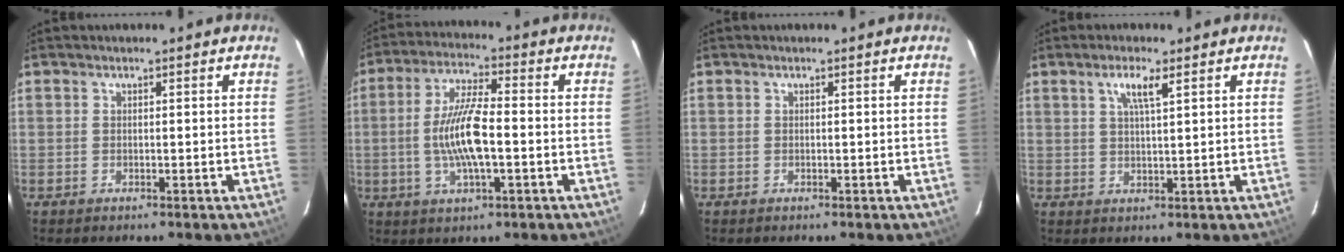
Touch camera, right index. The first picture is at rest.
{"total": 10.8, "force": [-1.7, 2.6, 10.4], "torque": [-0.205, 0.001, -0.033]}
{"total": 0.0}
{"total": 3.8, "force": [2.0, 0.3, 3.2], "torque": [-0.060, 0.003, 0.035]}